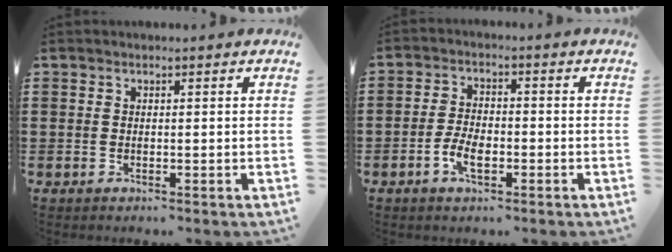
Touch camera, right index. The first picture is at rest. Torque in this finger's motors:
{"motor_torque": [1.21, 0.93, 0.13, 0.04]}